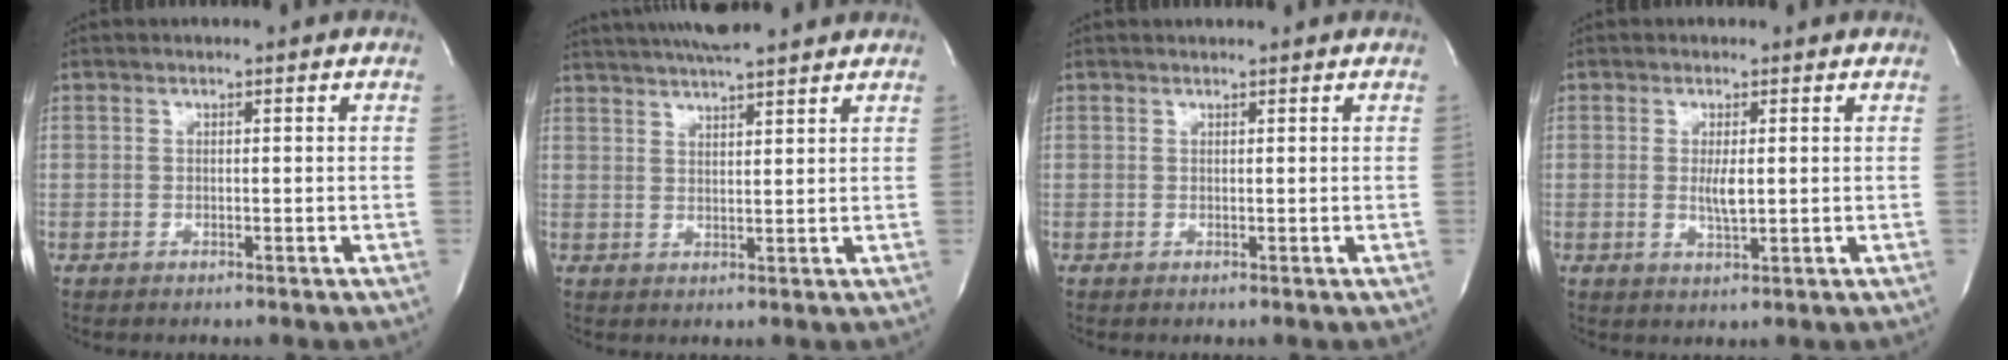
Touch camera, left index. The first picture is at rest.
{"total": 11.5, "force": [10.2, 0.9, 5.2], "torque": [-0.094, 0.023, 0.151]}
{"total": 1.4, "force": [1.4, 0.1, 0.2], "torque": [-0.006, 0.011, 0.019]}
{"total": 2.4, "force": [0.0, 0.5, 2.4], "torque": [-0.048, -0.009, 0.003]}